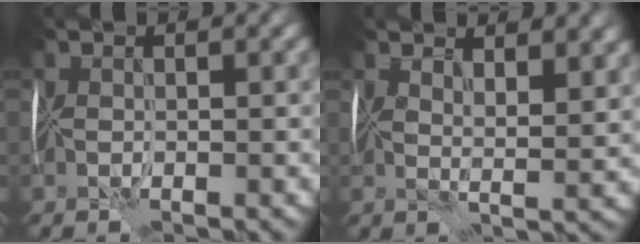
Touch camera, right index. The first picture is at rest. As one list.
[{"total": 4.4, "force": [3.6, 0.9, 2.5], "torque": [-0.033, 0.004, 0.055]}]